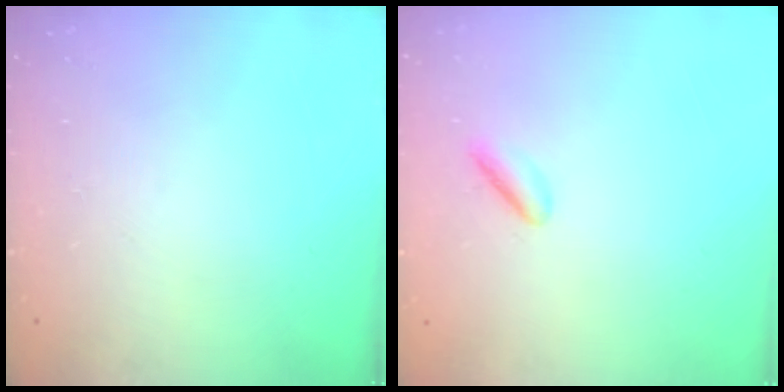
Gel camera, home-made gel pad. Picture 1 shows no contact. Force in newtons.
{"total": 2.9, "press": 2.6, "slide": 1.2}